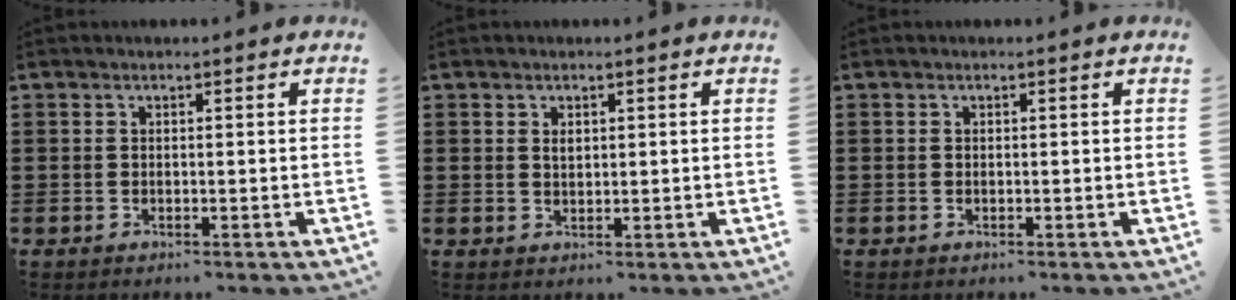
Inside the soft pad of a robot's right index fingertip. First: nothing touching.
{"total": 1.1, "force": [0.5, 0.7, 0.7], "torque": [-0.016, 0.004, 0.008]}
{"total": 0.0}